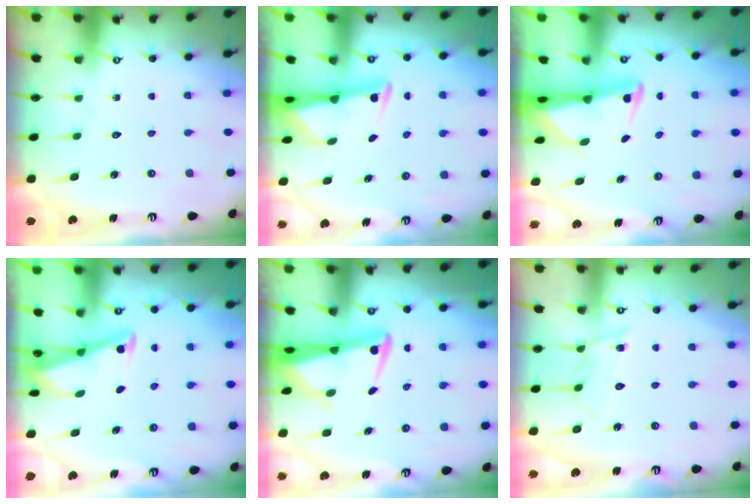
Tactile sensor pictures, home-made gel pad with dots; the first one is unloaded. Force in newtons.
{"total": 3.0, "press": 3.0, "slide": 0.6}
{"total": 2.9, "press": 2.9, "slide": 0.6}
{"total": 2.9, "press": 2.9, "slide": 0.4}
{"total": 4.9, "press": 4.7, "slide": 1.5}
{"total": 8.1, "press": 8.1, "slide": 0.8}